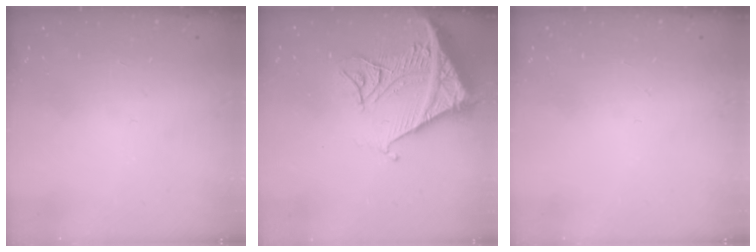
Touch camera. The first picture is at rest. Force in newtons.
{"total": 16.2, "press": 16.1, "slide": 2.1}
{"total": 0.0}